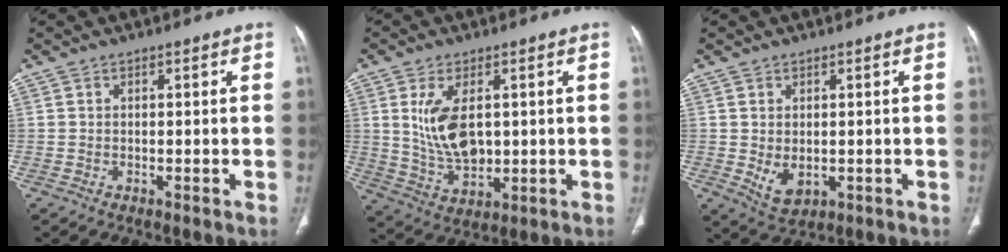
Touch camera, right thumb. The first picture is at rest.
{"total": 10.2, "force": [2.0, 5.6, 8.3], "torque": [-0.154, -0.016, 0.054]}
{"total": 4.6, "force": [-0.4, 2.9, 3.5], "torque": [-0.055, -0.009, 0.009]}